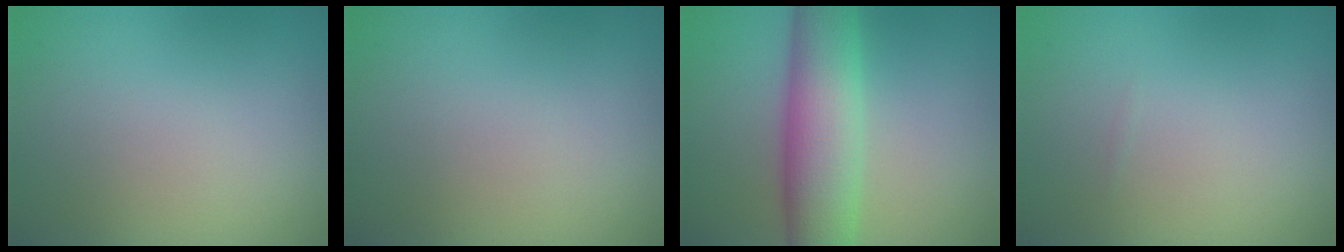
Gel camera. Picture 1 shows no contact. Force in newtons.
{"total": 0.0}
{"total": 9.4, "press": 9.4, "slide": 0.3}
{"total": 0.0}